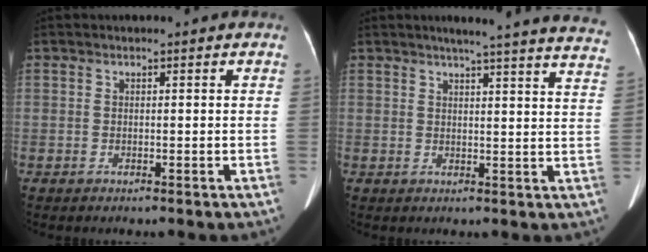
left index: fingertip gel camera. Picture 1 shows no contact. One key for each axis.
{"total": 21.0, "fx": 19.1, "fy": 0.4, "fz": 8.8, "tx": -0.114, "ty": -0.052, "tz": 0.208}